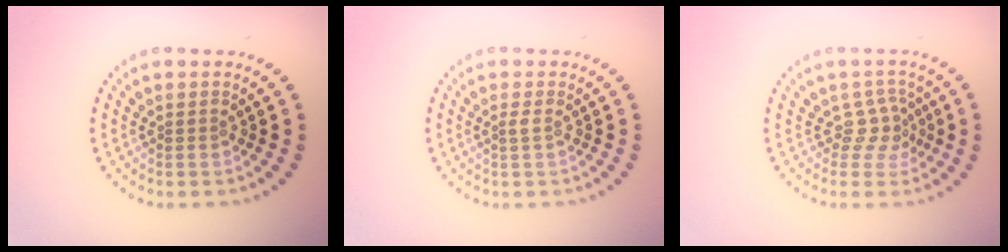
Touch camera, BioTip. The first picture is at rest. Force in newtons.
{"total": 0.5, "press": 0.4, "slide": 0.3}
{"total": 2.2, "press": 1.5, "slide": 1.6}